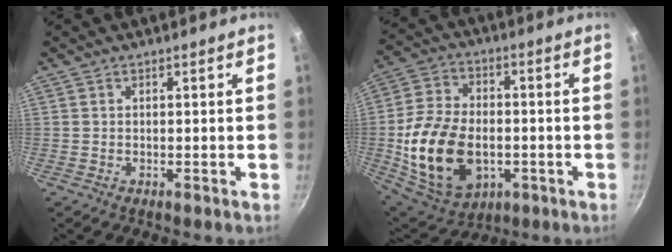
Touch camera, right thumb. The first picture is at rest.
{"total": 20.0, "force": [-3.6, 13.2, 14.6], "torque": [-0.265, 0.014, -0.049]}